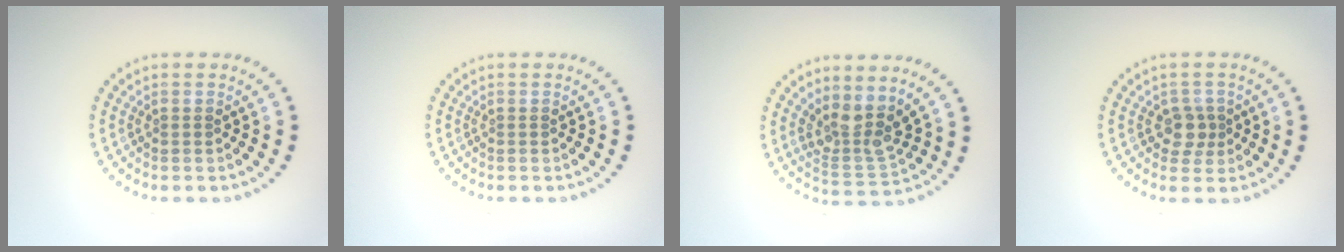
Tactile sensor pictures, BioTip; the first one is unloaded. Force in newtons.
{"total": 0.0}
{"total": 3.5, "press": 2.8, "slide": 2.2}
{"total": 2.0, "press": 1.7, "slide": 1.0}